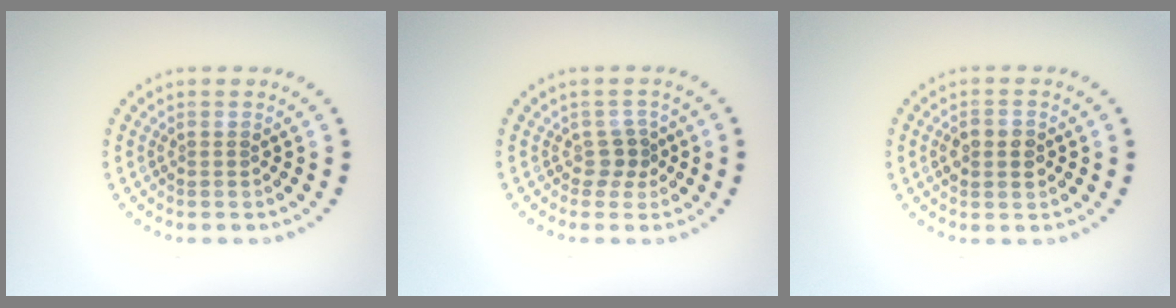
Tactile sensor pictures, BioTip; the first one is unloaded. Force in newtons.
{"total": 1.6, "press": 1.1, "slide": 1.2}
{"total": 2.7, "press": 2.7, "slide": 0.1}